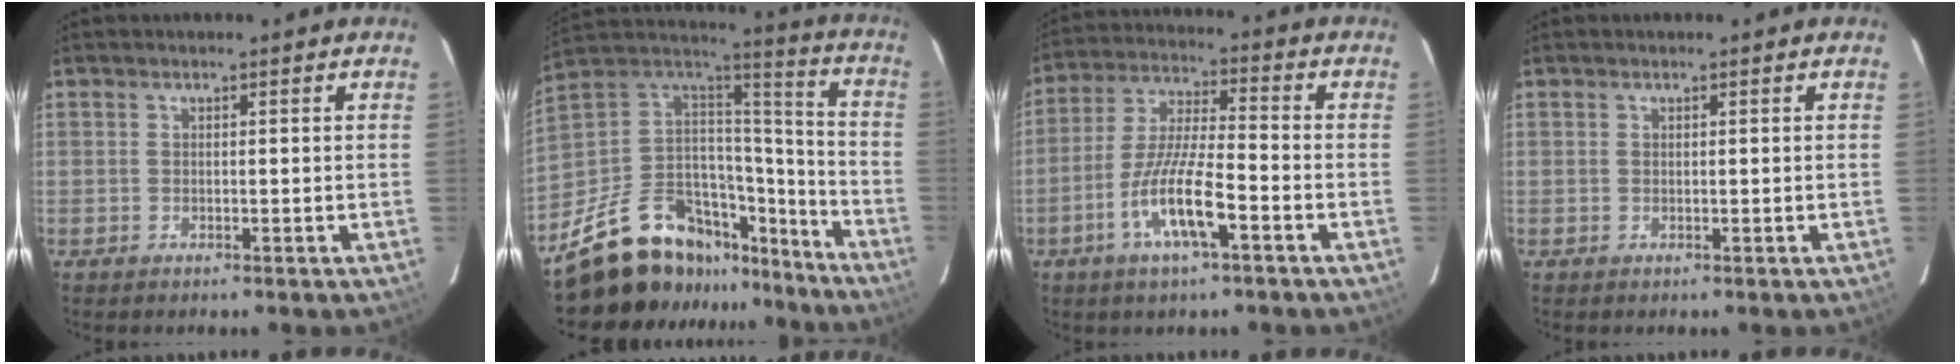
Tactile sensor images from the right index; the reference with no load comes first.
{"total": 27.2, "force": [-20.6, 12.5, 12.5], "torque": [-0.241, 0.029, -0.310]}
{"total": 11.5, "force": [-5.4, 2.0, 9.9], "torque": [-0.204, -0.007, -0.102]}
{"total": 0.0}